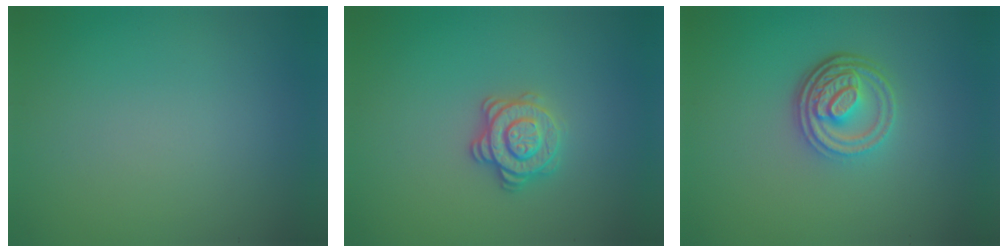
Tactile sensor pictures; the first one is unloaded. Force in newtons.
{"total": 2.8, "press": 2.6, "slide": 1.0}
{"total": 4.5, "press": 3.4, "slide": 3.0}